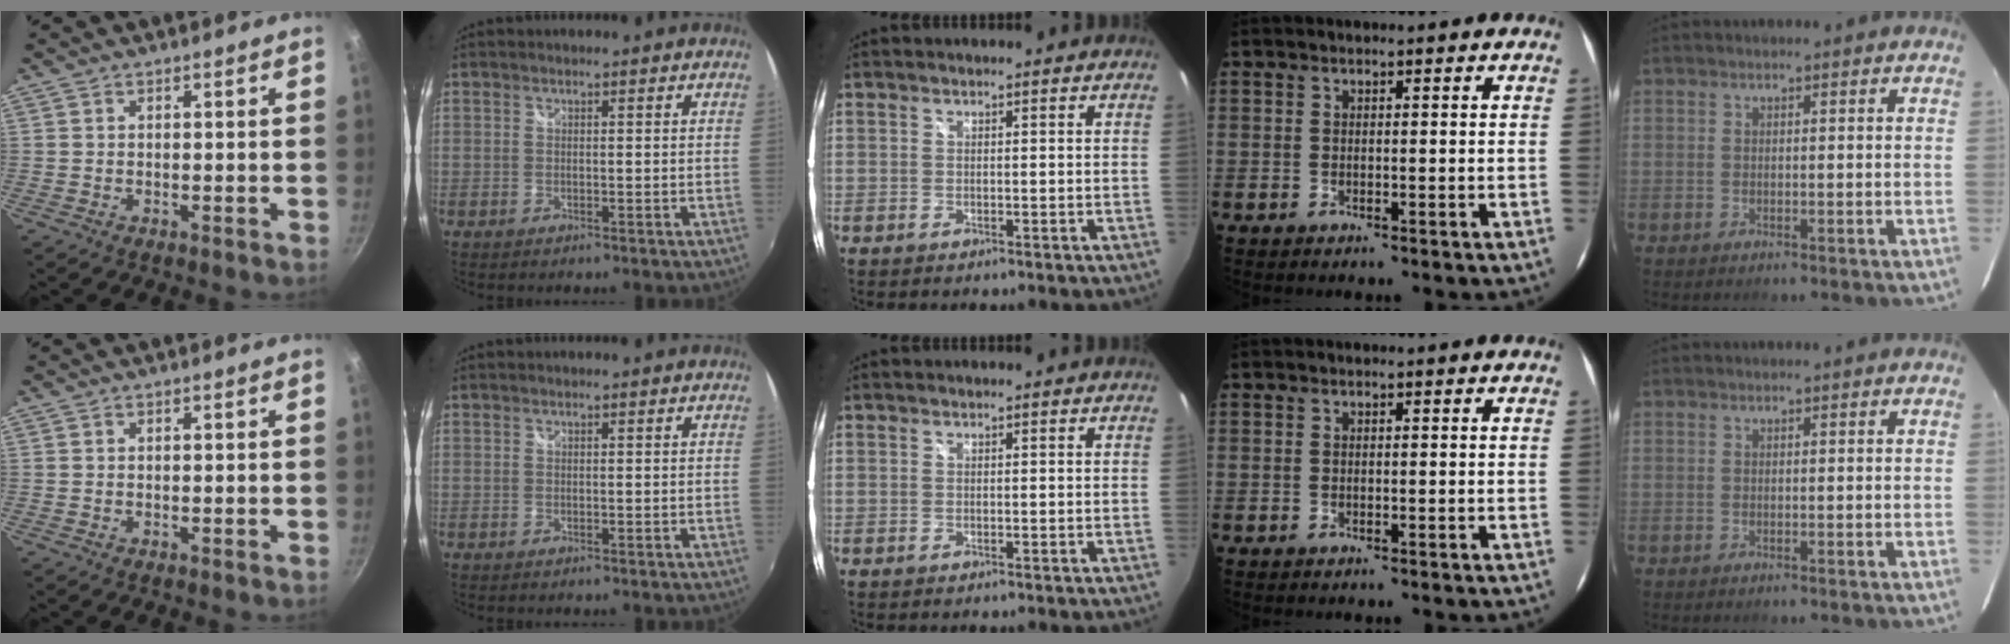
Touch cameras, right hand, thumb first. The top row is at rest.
{}